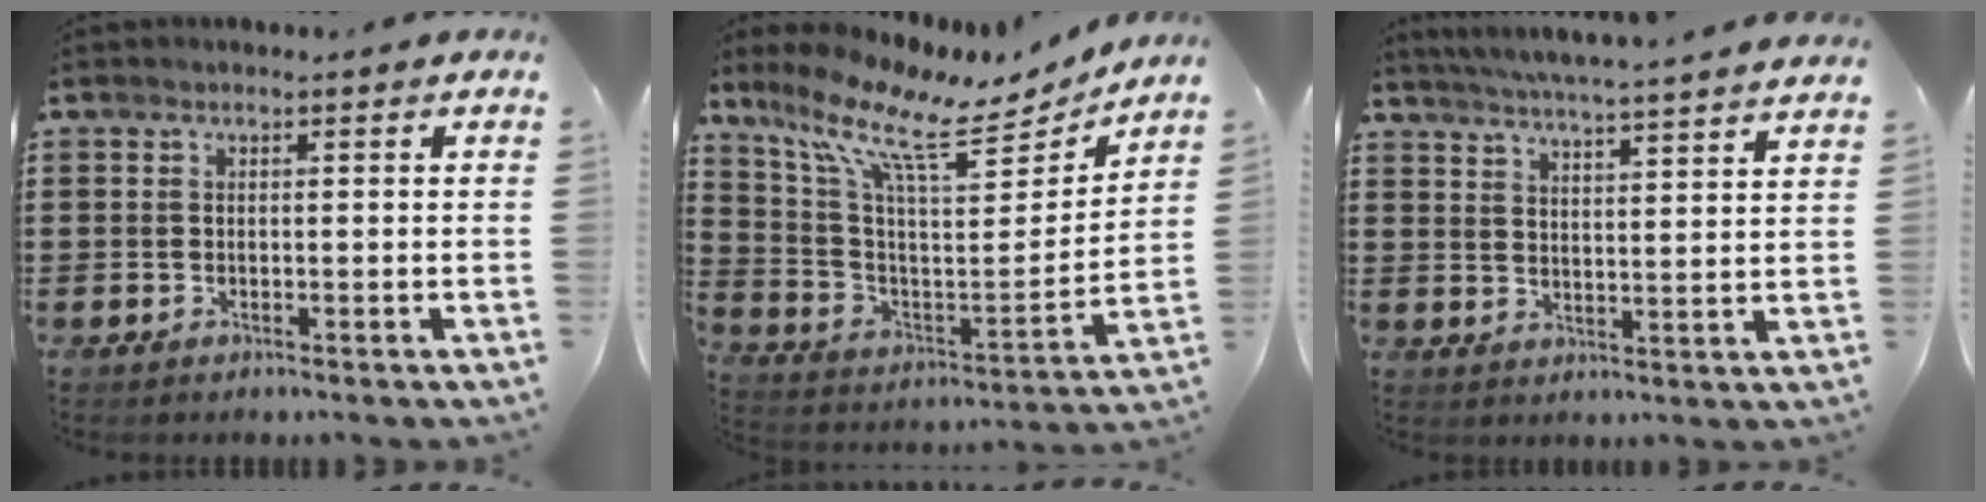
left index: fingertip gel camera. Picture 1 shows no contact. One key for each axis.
{"total": 10.9, "fx": 8.2, "fy": 2.7, "fz": 6.7, "tx": -0.165, "ty": -0.057, "tz": 0.135}
{"total": 4.8, "fx": 4.5, "fy": -1.2, "fz": 1.1, "tx": -0.040, "ty": -0.037, "tz": 0.075}